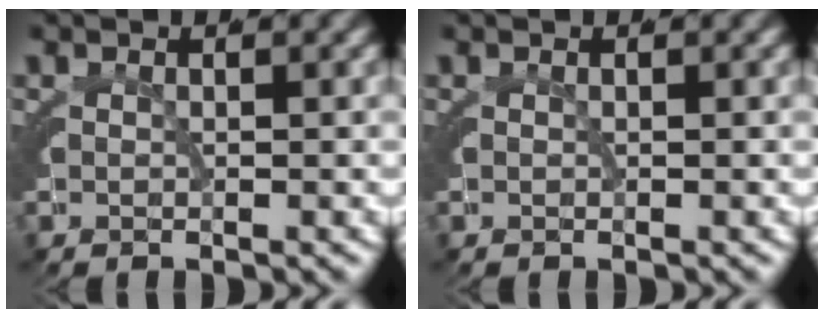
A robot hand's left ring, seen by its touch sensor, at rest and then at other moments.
{"total": 0.0}